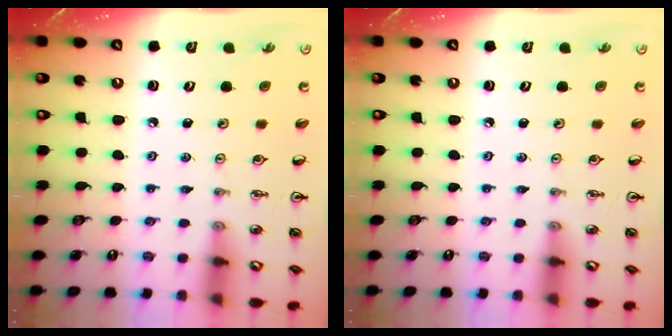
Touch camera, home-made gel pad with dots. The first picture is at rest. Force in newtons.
{"total": 0.0}